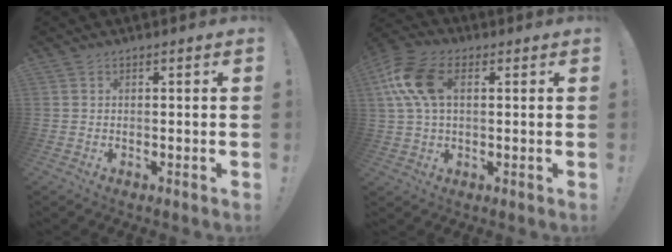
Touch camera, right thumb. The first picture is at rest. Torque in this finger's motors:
{"motor_torque": [1.75, 1.75, 0.32, 0.00, 0.14]}